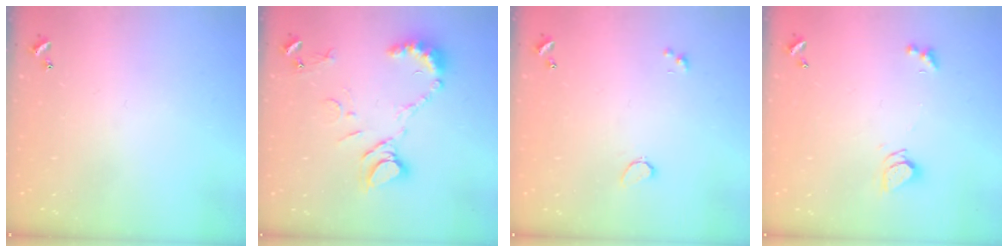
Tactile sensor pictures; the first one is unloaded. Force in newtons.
{"total": 11.1, "press": 11.0, "slide": 1.3}
{"total": 0.6, "press": 0.4, "slide": 0.5}
{"total": 3.6, "press": 3.6, "slide": 0.4}